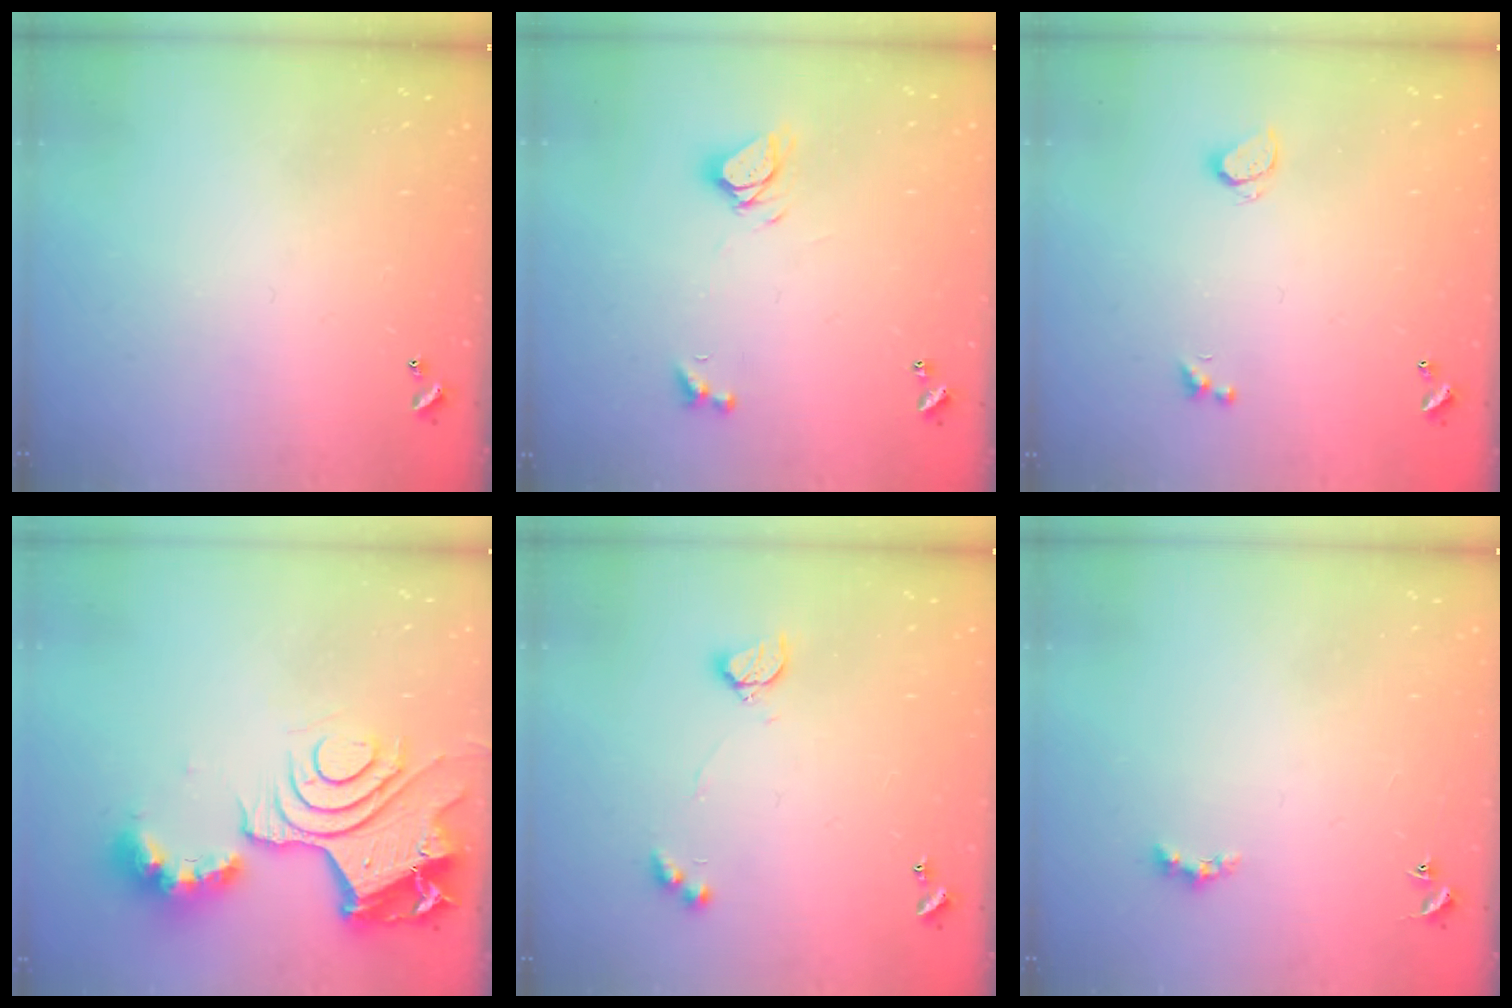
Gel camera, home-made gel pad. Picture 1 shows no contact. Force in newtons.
{"total": 6.1, "press": 6.0, "slide": 0.8}
{"total": 0.9, "press": 0.7, "slide": 0.5}
{"total": 17.0, "press": 16.9, "slide": 1.8}
{"total": 5.3, "press": 5.2, "slide": 0.8}
{"total": 2.2, "press": 2.1, "slide": 0.5}